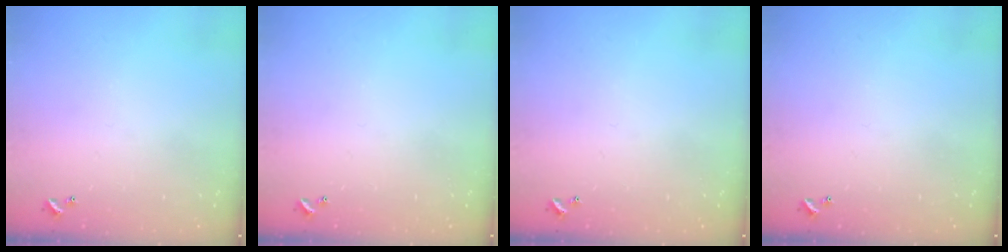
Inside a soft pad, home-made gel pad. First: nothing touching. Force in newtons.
{"total": 0.0}
{"total": 0.0}
{"total": 0.0}